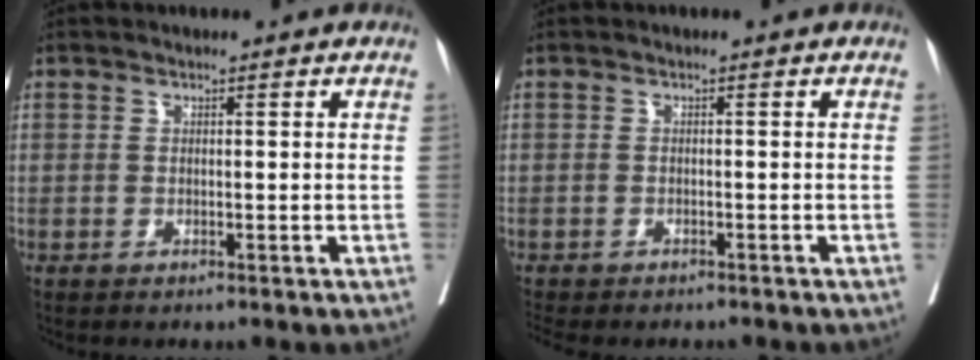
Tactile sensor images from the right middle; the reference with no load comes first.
{"total": 6.1, "force": [-5.3, 2.1, 2.1], "torque": [-0.026, -0.003, -0.073]}